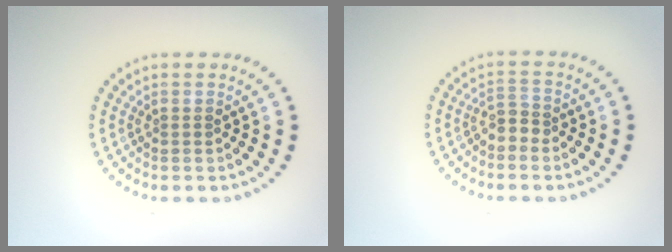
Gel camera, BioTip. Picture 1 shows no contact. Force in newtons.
{"total": 1.5, "press": 1.3, "slide": 0.8}